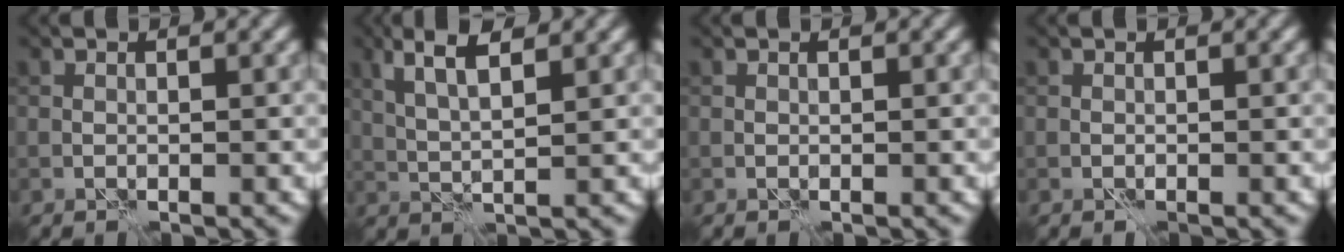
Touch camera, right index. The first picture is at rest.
{"total": 4.2, "force": [2.1, 0.9, 3.5], "torque": [-0.077, 0.003, 0.041]}
{"total": 0.0}
{"total": 0.0}